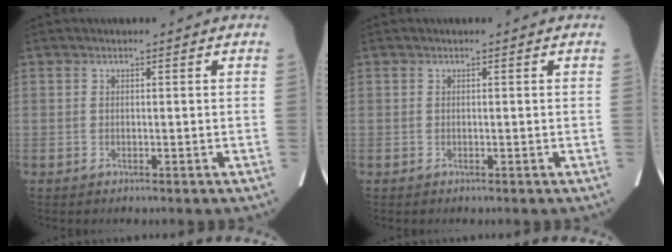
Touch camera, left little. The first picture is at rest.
{"total": 0.0}